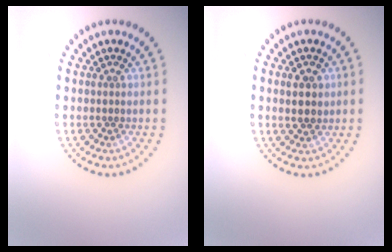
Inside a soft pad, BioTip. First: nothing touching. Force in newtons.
{"total": 2.3, "press": 2.2, "slide": 0.5}